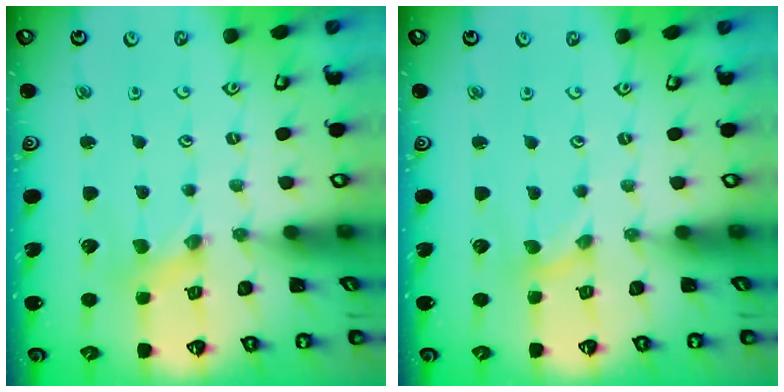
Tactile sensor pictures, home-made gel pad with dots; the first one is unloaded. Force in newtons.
{"total": 0.0}